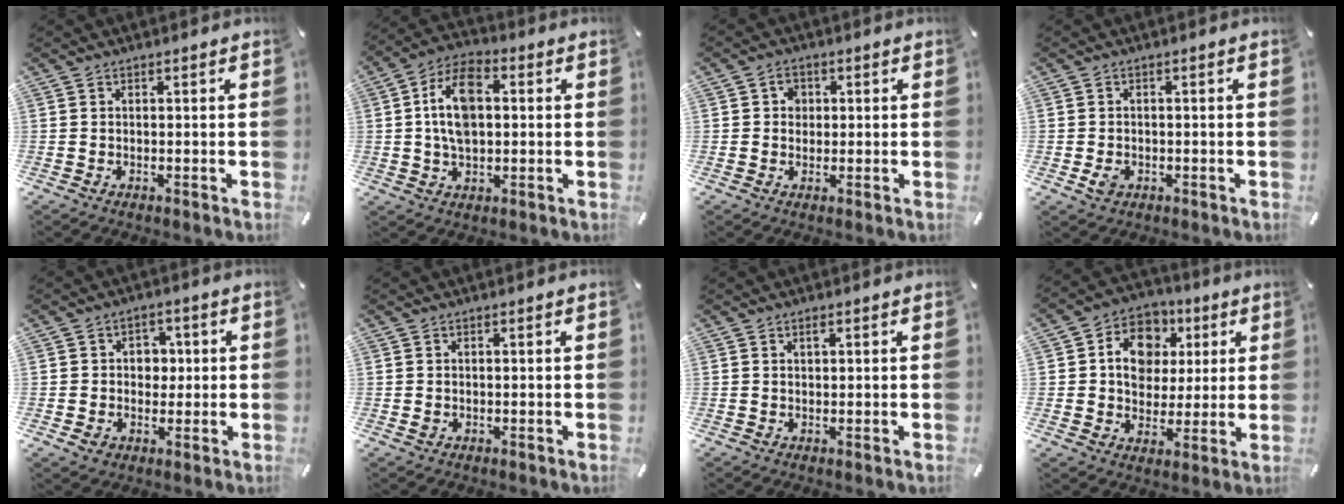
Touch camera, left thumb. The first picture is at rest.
{"total": 11.4, "force": [1.0, 7.1, 8.8], "torque": [-0.172, 0.007, 0.016]}
{"total": 3.1, "force": [0.3, 2.9, 1.2], "torque": [-0.012, 0.002, -0.001]}
{"total": 2.6, "force": [-0.8, 2.1, 1.4], "torque": [-0.031, 0.002, -0.016]}
{"total": 6.4, "force": [0.0, 6.0, 2.3], "torque": [-0.025, 0.006, -0.004]}
{"total": 0.7, "force": [-0.1, 0.6, 0.3], "torque": [-0.005, 0.003, -0.002]}
{"total": 0.9, "force": [0.4, 0.5, 0.6], "torque": [-0.012, 0.003, 0.008]}
{"total": 11.3, "force": [2.5, 9.8, 5.0], "torque": [-0.079, -0.006, 0.049]}